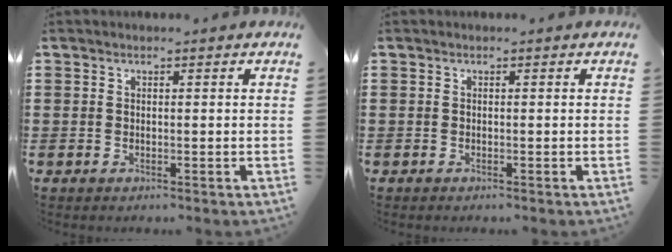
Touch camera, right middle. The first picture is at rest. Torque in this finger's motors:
{"motor_torque": [-2.14, 0.00, 0.04, 0.01]}